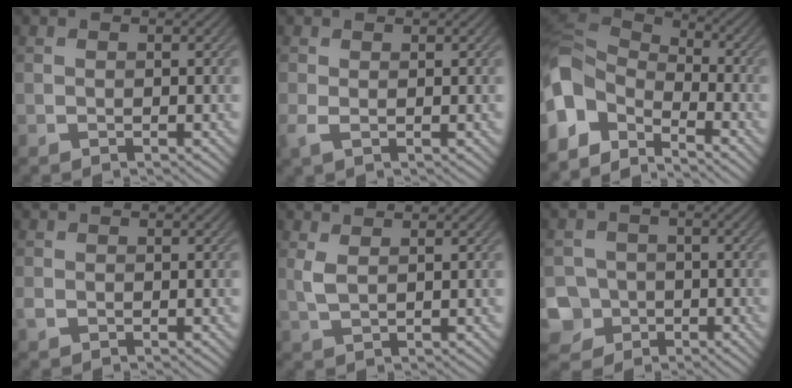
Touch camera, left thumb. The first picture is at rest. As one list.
[{"total": 1.4, "force": [-0.3, 0.5, 1.3], "torque": [-0.042, -0.007, -0.011]}, {"total": 9.7, "force": [-4.0, 6.1, 6.4], "torque": [-0.164, -0.003, -0.092]}, {"total": 0.6, "force": [-0.3, 0.5, 0.2], "torque": [-0.006, -0.002, -0.009]}, {"total": 2.0, "force": [1.2, 0.4, 1.5], "torque": [-0.045, 0.003, 0.026]}, {"total": 7.0, "force": [-3.3, 6.0, 1.5], "torque": [-0.044, -0.020, -0.080]}]